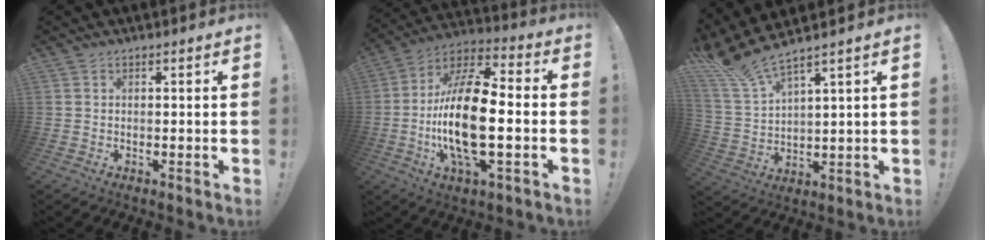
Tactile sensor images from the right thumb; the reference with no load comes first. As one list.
[{"total": 21.1, "force": [-3.2, 8.6, 19.0], "torque": [-0.379, 0.004, -0.058]}, {"total": 9.3, "force": [7.7, 1.8, 4.9], "torque": [-0.117, -0.048, 0.141]}]